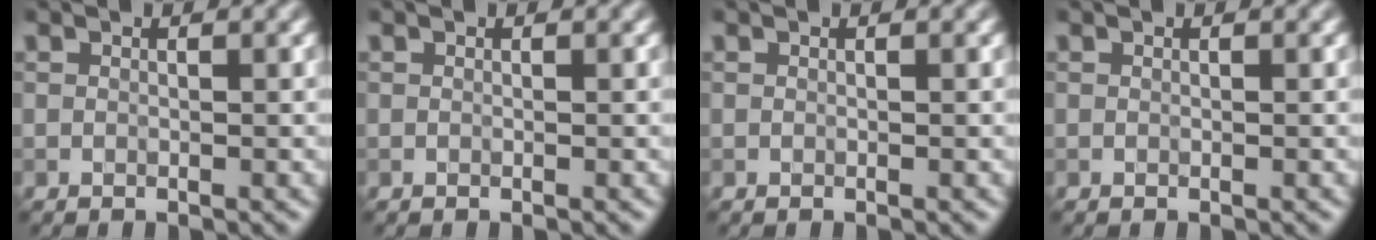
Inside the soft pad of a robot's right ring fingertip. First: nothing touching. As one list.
[{"total": 0.0}, {"total": 0.0}, {"total": 0.0}]